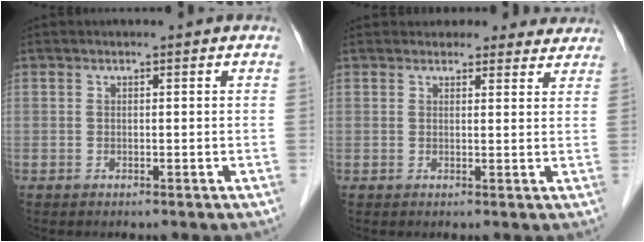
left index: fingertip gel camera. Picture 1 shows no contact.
{"total": 8.0, "force": [7.4, 3.1, 0.9], "torque": [0.023, 0.014, 0.066]}